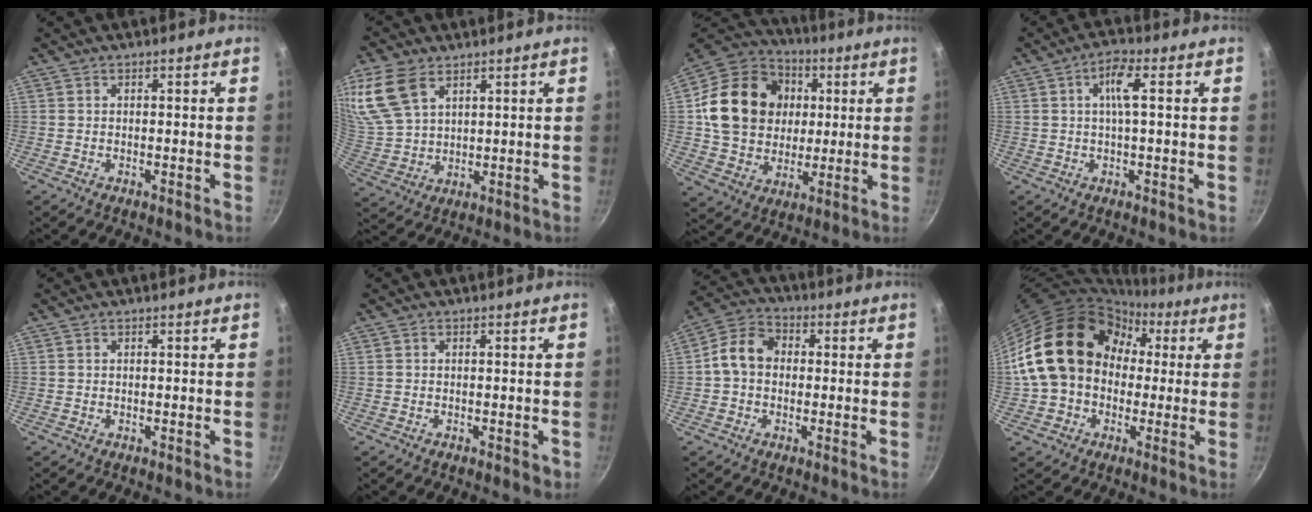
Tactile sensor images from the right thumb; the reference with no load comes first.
{"total": 13.2, "force": [6.8, 8.0, 8.0], "torque": [-0.173, -0.003, 0.148]}
{"total": 20.5, "force": [3.3, 17.0, 11.0], "torque": [-0.171, 0.015, 0.057]}
{"total": 5.0, "force": [0.8, 1.0, 4.8], "torque": [-0.096, 0.008, 0.011]}
{"total": 0.0}
{"total": 1.1, "force": [-0.5, 0.7, 0.7], "torque": [-0.005, 0.000, -0.007]}
{"total": 8.2, "force": [0.0, 6.5, 4.9], "torque": [-0.065, 0.022, -0.021]}
{"total": 19.7, "force": [1.6, 16.0, 11.4], "torque": [-0.180, 0.061, 0.025]}